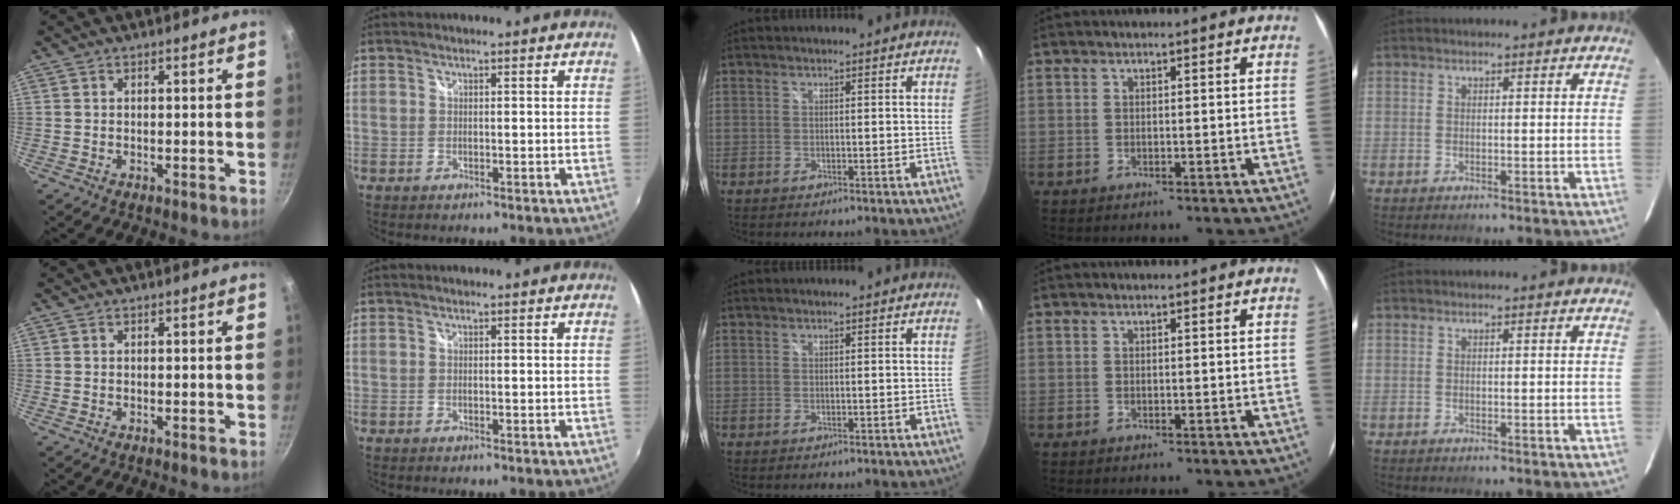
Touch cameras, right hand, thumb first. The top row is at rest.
{}